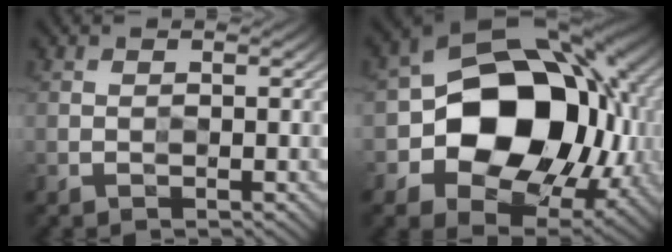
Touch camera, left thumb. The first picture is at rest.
{"total": 17.0, "force": [-0.3, 12.7, 11.2], "torque": [-0.159, -0.025, -0.004]}